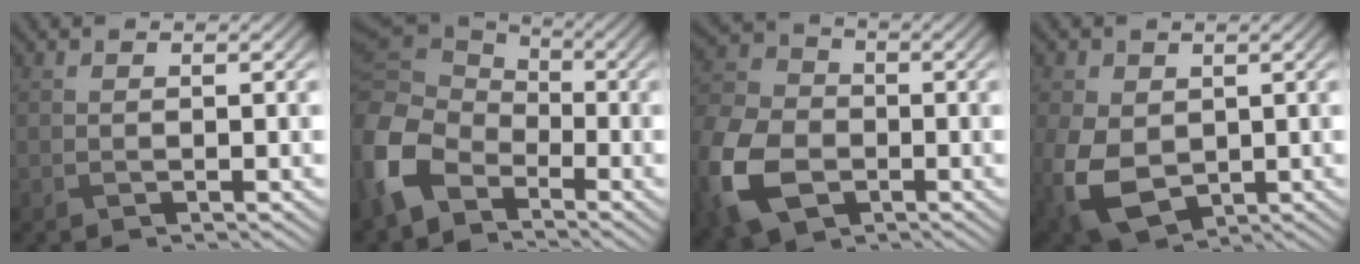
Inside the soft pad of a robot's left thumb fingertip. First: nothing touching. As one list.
[{"total": 11.8, "force": [-4.2, 8.3, 7.3], "torque": [-0.236, -0.038, -0.082]}, {"total": 14.1, "force": [-5.1, 10.0, 8.5], "torque": [-0.252, -0.047, -0.103]}, {"total": 9.7, "force": [-0.9, 7.0, 6.6], "torque": [-0.184, -0.026, -0.018]}]